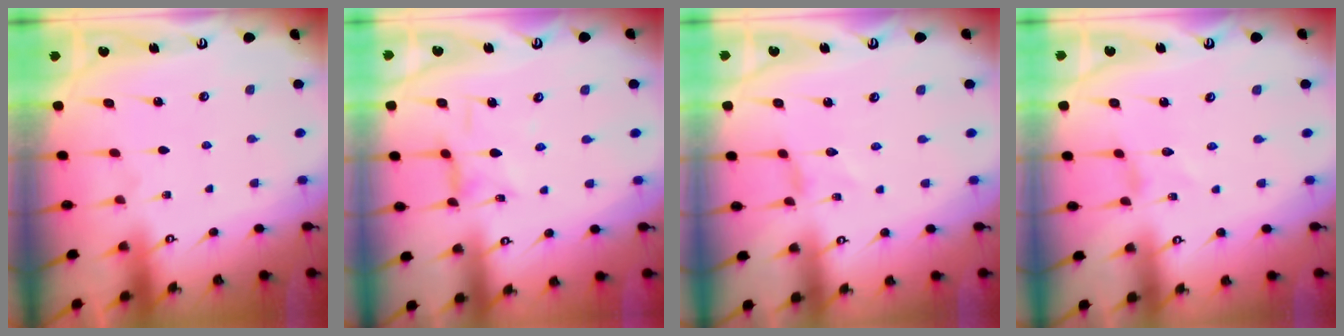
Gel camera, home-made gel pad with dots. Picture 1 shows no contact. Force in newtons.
{"total": 2.4, "press": 2.4, "slide": 0.3}
{"total": 0.0}
{"total": 0.0}